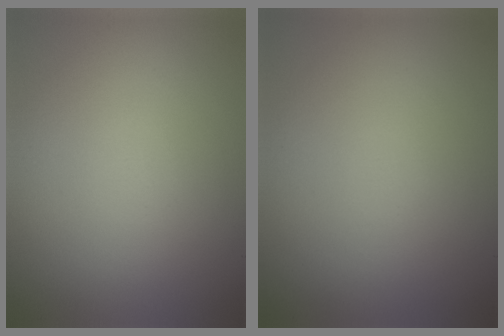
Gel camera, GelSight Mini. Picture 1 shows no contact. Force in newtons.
{"total": 0.0}